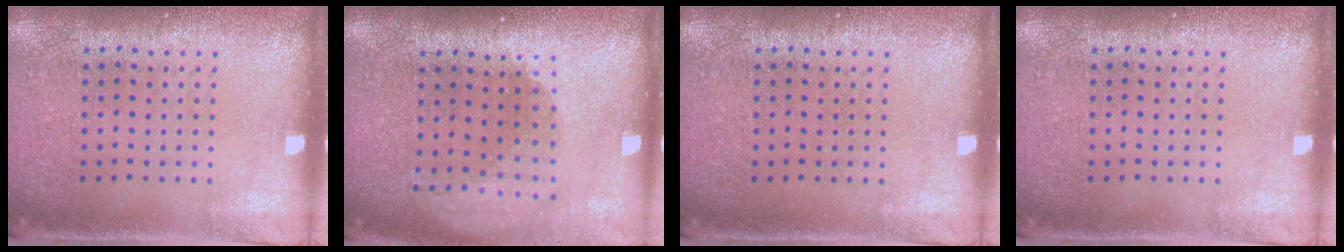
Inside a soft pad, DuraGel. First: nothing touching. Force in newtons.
{"total": 1.8, "press": 1.4, "slide": 1.2}
{"total": 0.0}
{"total": 0.0}